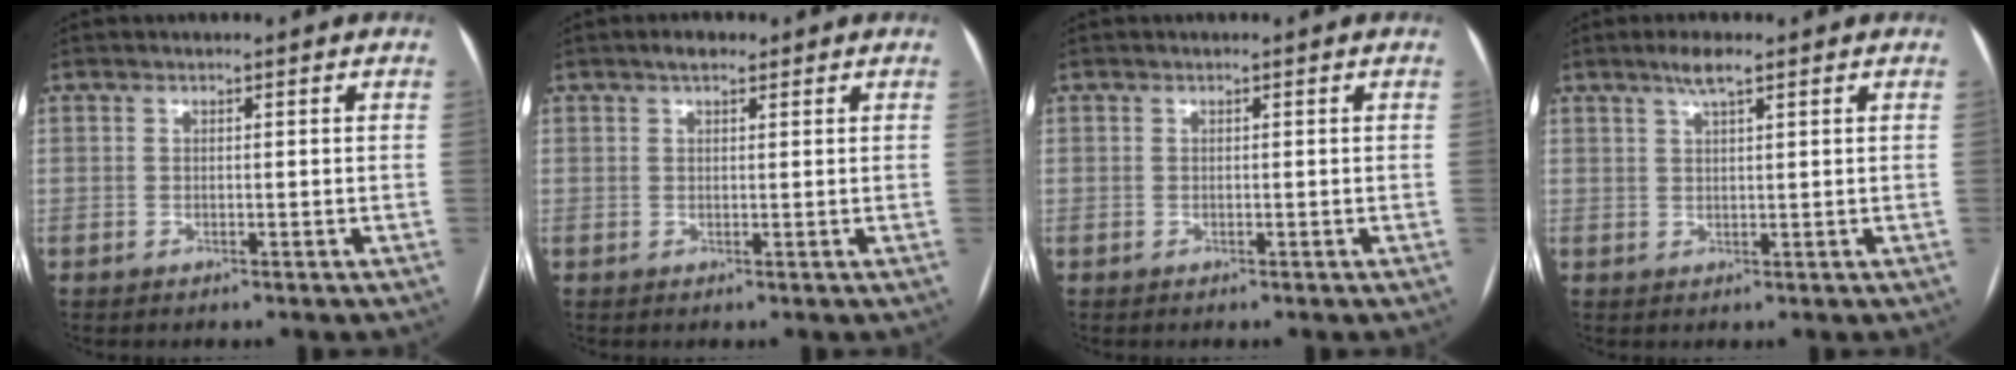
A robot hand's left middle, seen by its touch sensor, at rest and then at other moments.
{"total": 1.9, "force": [1.4, 0.7, 1.1], "torque": [-0.023, 0.009, 0.021]}
{"total": 0.0}
{"total": 2.9, "force": [2.0, 0.2, 2.1], "torque": [-0.047, 0.004, 0.037]}